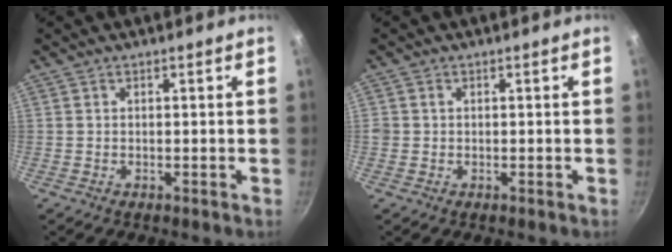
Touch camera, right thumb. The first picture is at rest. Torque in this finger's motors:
{"motor_torque": [0.07, 0.27, 0.59, -0.02, -0.04]}